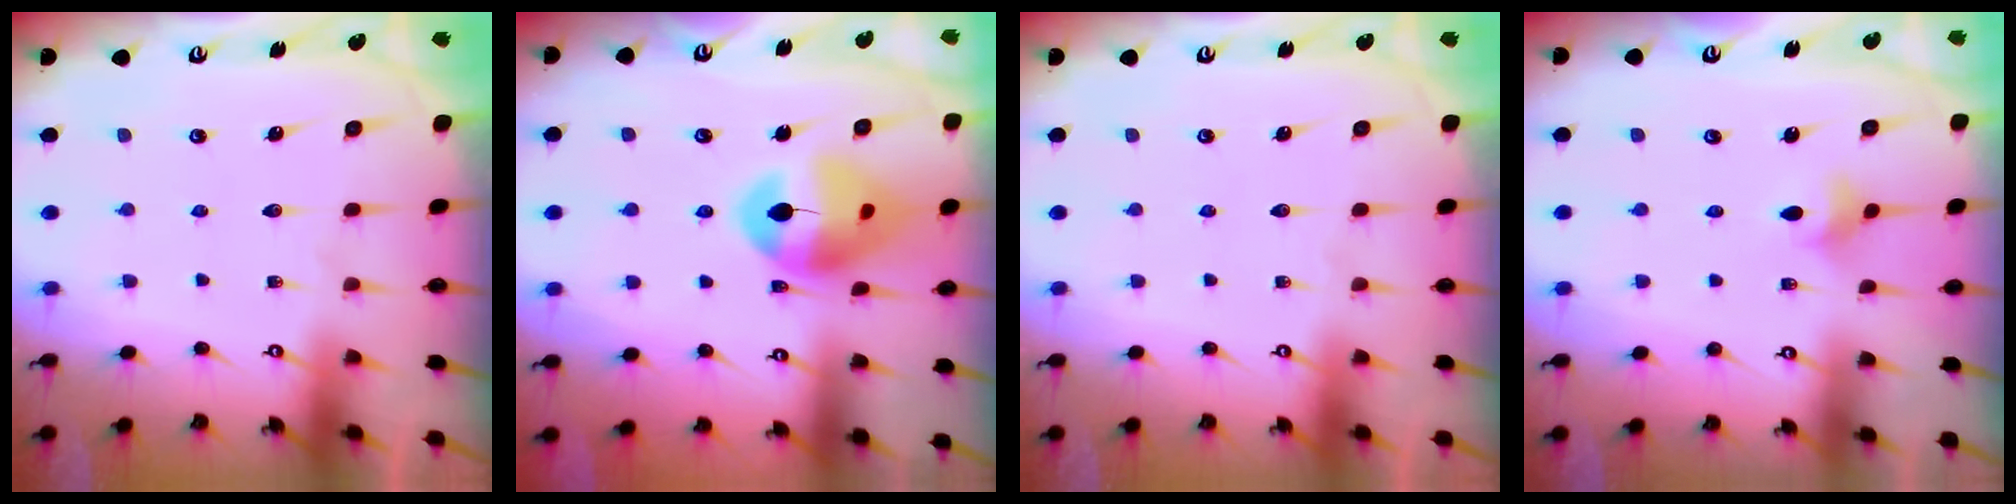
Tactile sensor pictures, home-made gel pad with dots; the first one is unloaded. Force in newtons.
{"total": 14.3, "press": 14.2, "slide": 1.7}
{"total": 0.0}
{"total": 3.0, "press": 3.0, "slide": 0.5}